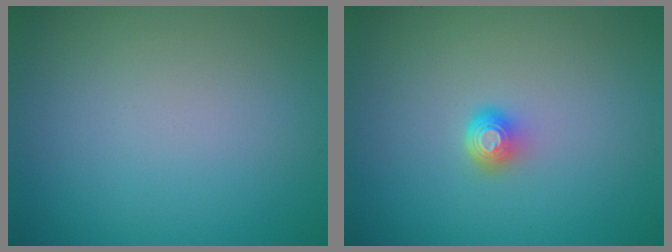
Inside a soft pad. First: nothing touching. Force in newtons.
{"total": 1.6, "press": 1.2, "slide": 1.1}